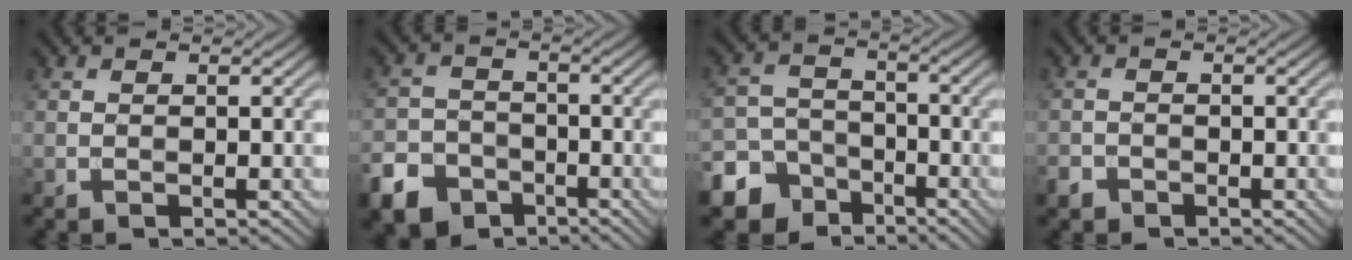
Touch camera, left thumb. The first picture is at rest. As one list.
[{"total": 8.6, "force": [-5.5, 6.0, 2.7], "torque": [-0.058, -0.023, -0.108]}, {"total": 9.0, "force": [-5.8, 6.4, 2.3], "torque": [-0.048, -0.020, -0.123]}, {"total": 1.8, "force": [-1.3, 1.2, 0.4], "torque": [-0.010, -0.004, -0.033]}]